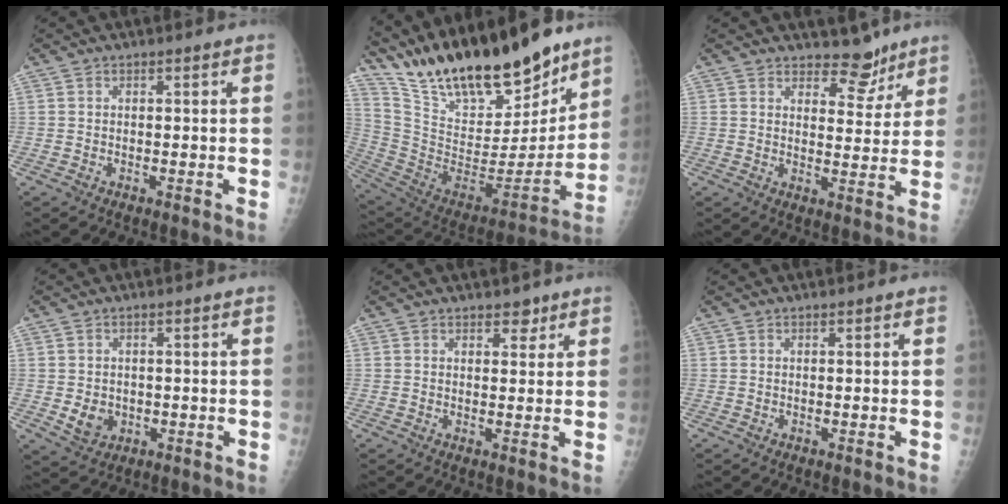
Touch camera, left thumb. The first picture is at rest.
{"total": 28.9, "force": [23.1, 9.0, 14.8], "torque": [-0.224, -0.096, 0.397]}
{"total": 5.9, "force": [5.0, 3.0, 1.1], "torque": [0.015, -0.039, 0.075]}
{"total": 4.0, "force": [-0.3, 3.4, 2.1], "torque": [-0.022, -0.002, 0.006]}
{"total": 2.7, "force": [2.0, 1.5, 1.1], "torque": [0.004, -0.011, 0.026]}
{"total": 0.0}